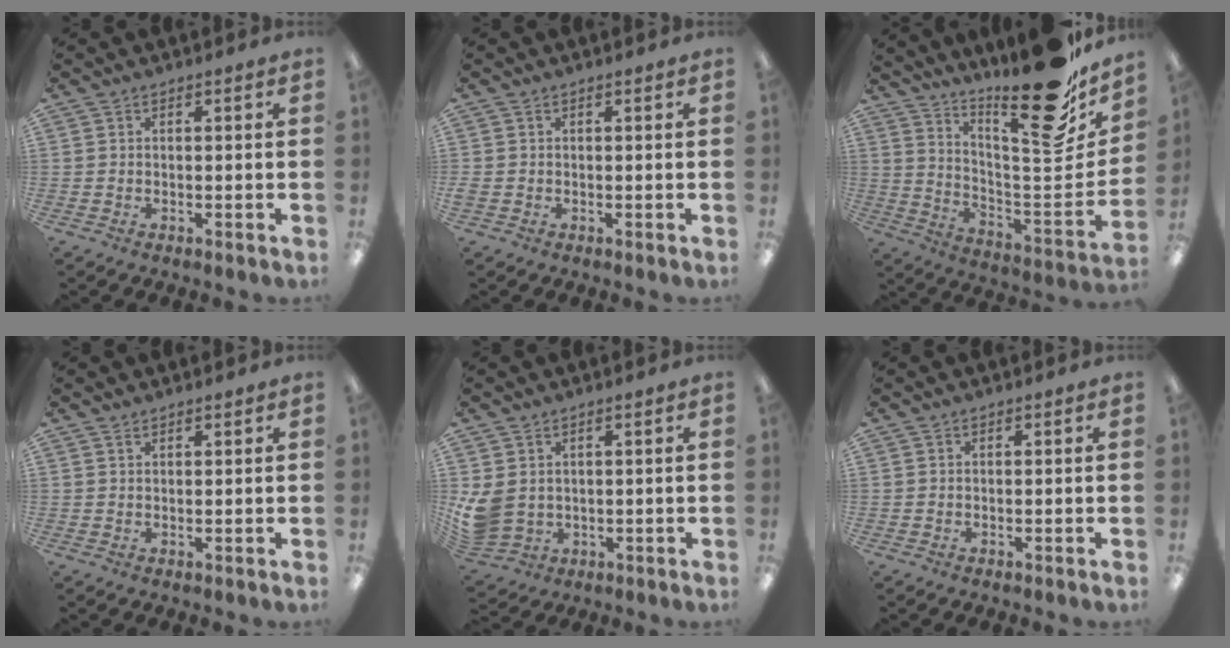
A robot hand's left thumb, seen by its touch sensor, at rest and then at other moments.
{"total": 0.9, "force": [-0.1, 0.8, 0.4], "torque": [-0.006, 0.003, -0.002]}
{"total": 24.2, "force": [18.3, 5.1, 15.0], "torque": [-0.202, -0.139, 0.287]}
{"total": 1.0, "force": [0.9, 0.3, 0.3], "torque": [-0.008, 0.000, 0.017]}
{"total": 7.0, "force": [1.2, 5.7, 3.8], "torque": [-0.091, -0.005, 0.027]}
{"total": 0.0}